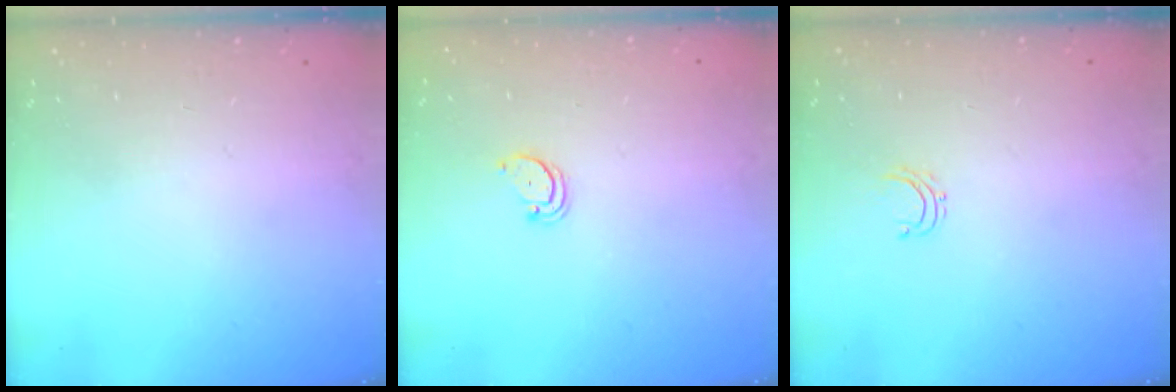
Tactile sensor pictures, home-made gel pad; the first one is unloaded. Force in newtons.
{"total": 2.5, "press": 2.5, "slide": 0.3}
{"total": 3.1, "press": 3.1, "slide": 0.2}